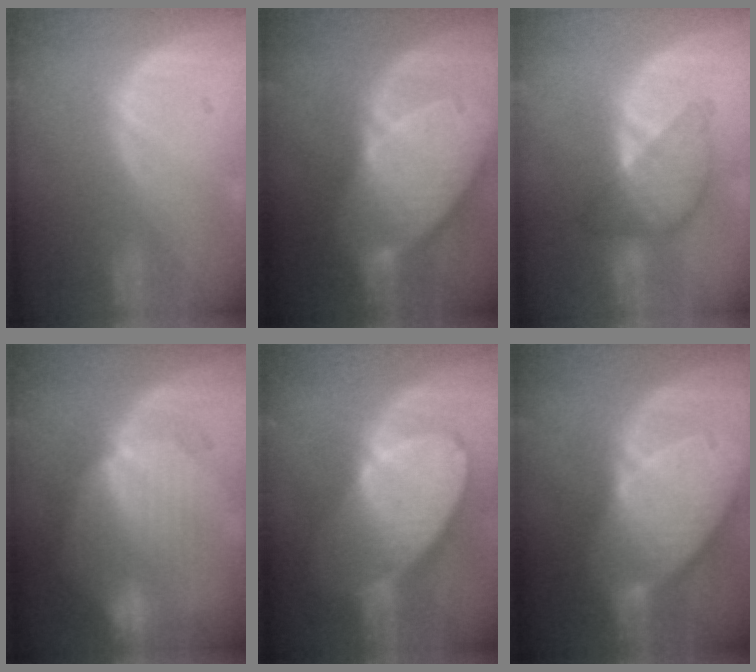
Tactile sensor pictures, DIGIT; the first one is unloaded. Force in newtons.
{"total": 10.7, "press": 9.4, "slide": 5.1}
{"total": 6.2, "press": 6.2, "slide": 0.4}
{"total": 8.0, "press": 7.9, "slide": 1.0}
{"total": 10.2, "press": 9.0, "slide": 4.8}
{"total": 10.7, "press": 9.4, "slide": 5.1}